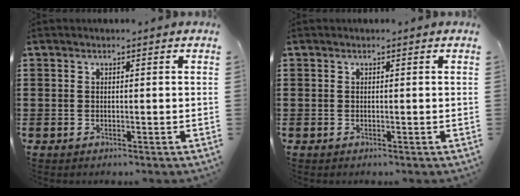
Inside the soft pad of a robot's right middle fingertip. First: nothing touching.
{"total": 0.0}